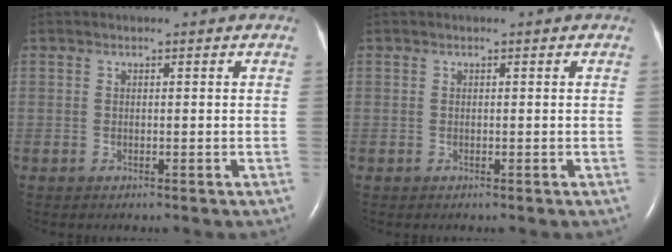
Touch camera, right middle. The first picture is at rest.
{"total": 0.0}